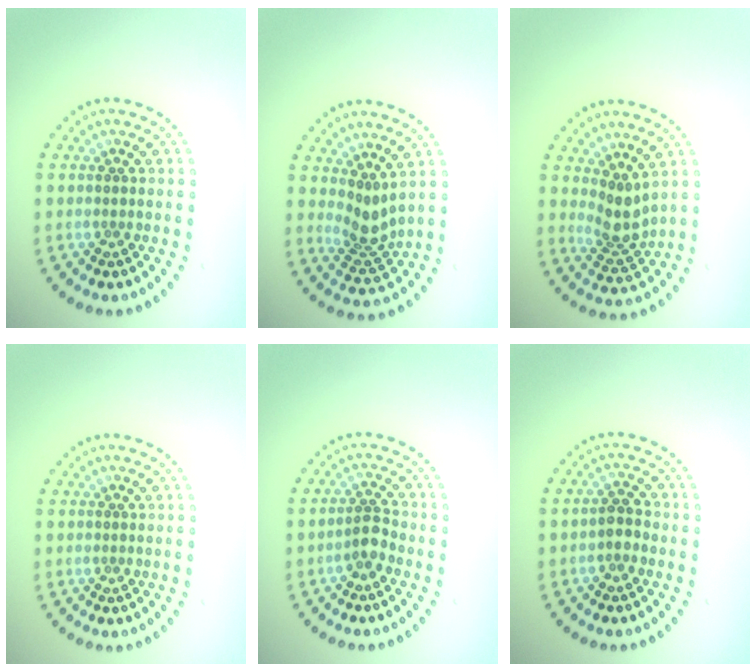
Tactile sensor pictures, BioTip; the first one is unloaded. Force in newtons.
{"total": 2.7, "press": 2.0, "slide": 1.8}
{"total": 2.9, "press": 2.2, "slide": 1.9}
{"total": 0.0}
{"total": 1.9, "press": 1.6, "slide": 1.1}
{"total": 1.5, "press": 1.4, "slide": 0.6}